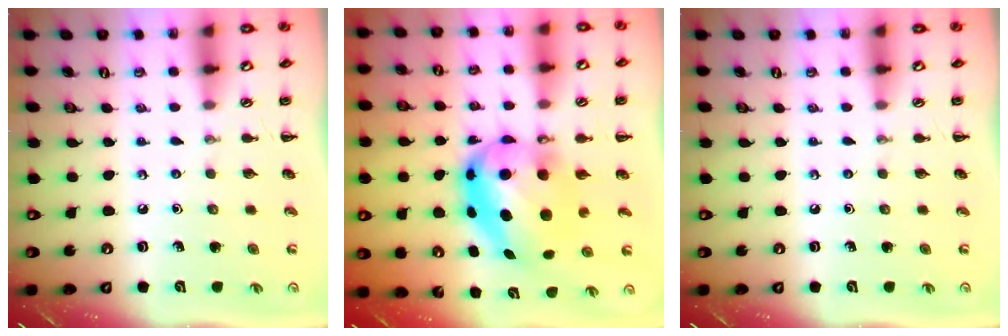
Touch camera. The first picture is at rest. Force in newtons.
{"total": 11.7, "press": 11.4, "slide": 2.6}
{"total": 0.0}